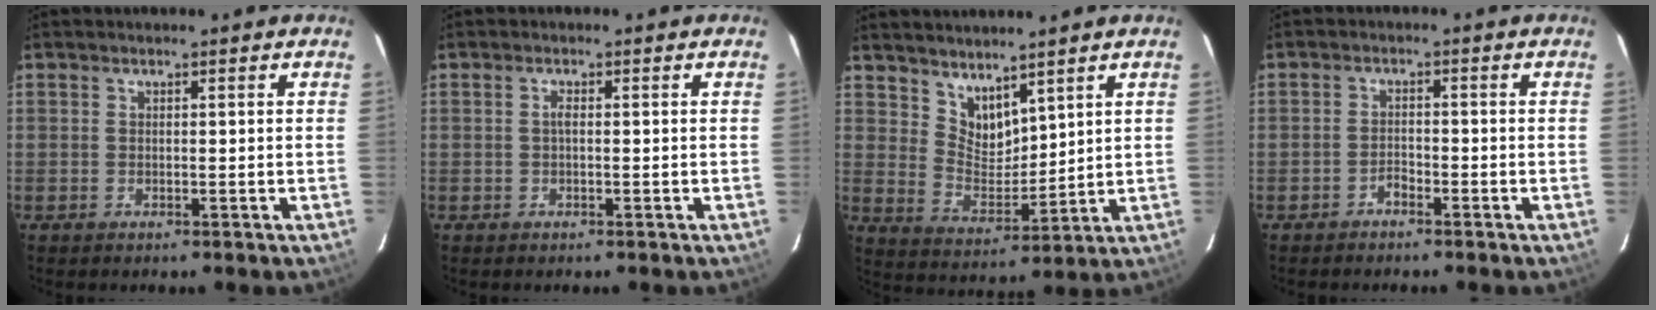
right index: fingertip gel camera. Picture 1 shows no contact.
{"total": 0.9, "force": [-0.1, 0.2, 0.8], "torque": [-0.017, 0.003, -0.003]}
{"total": 7.4, "force": [5.9, 3.5, 2.7], "torque": [-0.041, -0.002, 0.121]}
{"total": 1.5, "force": [-1.4, 0.5, 0.4], "torque": [-0.007, 0.003, -0.024]}